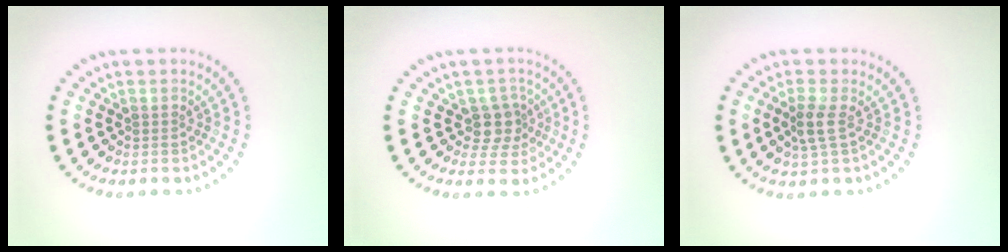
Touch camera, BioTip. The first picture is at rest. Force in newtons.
{"total": 2.7, "press": 2.2, "slide": 1.5}
{"total": 2.0, "press": 1.7, "slide": 1.1}